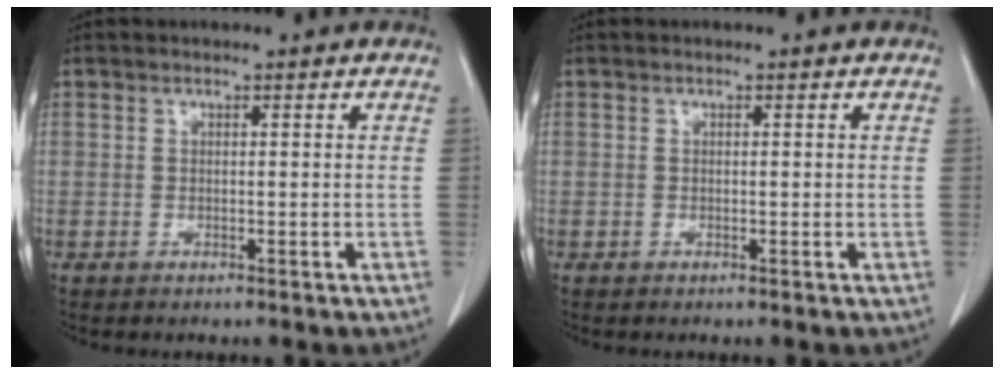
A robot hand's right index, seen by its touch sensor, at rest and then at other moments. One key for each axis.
{"total": 0.0}